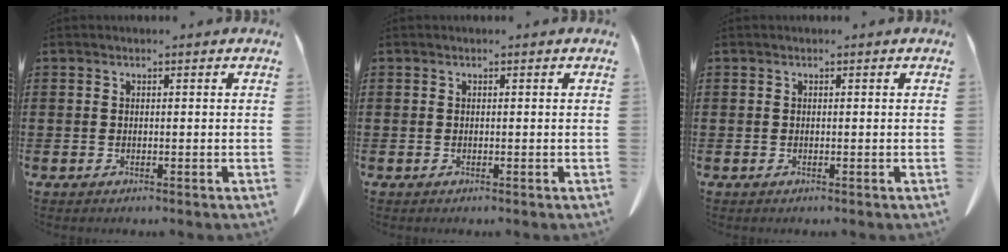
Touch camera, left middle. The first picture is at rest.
{"total": 0.0}
{"total": 0.0}